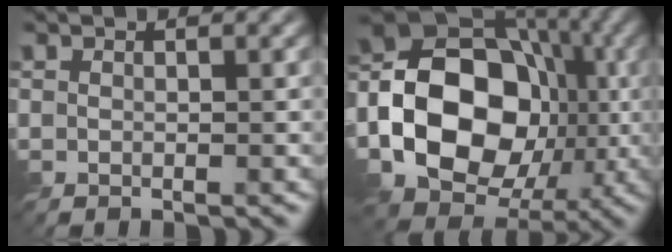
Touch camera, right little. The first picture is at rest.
{"total": 17.1, "force": [-3.2, 13.3, 10.3], "torque": [-0.175, -0.001, -0.066]}